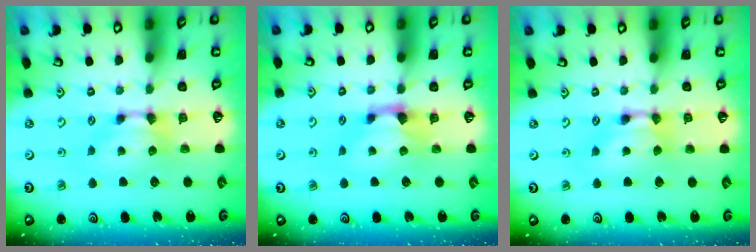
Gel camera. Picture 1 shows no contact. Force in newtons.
{"total": 1.3, "press": 0.4, "slide": 1.3}
{"total": 1.7, "press": 1.7, "slide": 0.1}